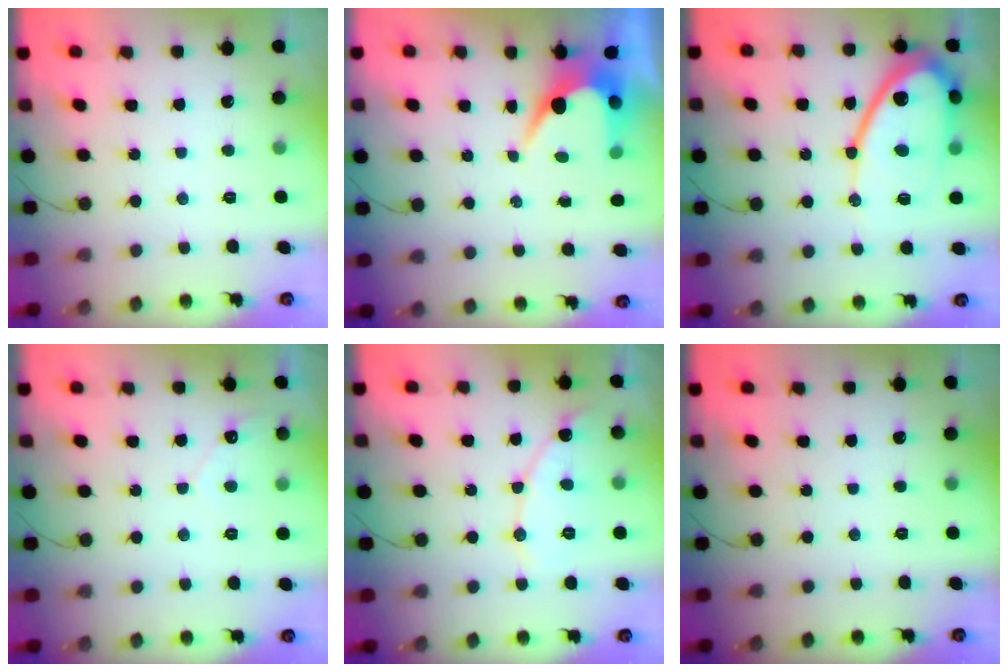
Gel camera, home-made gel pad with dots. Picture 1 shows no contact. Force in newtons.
{"total": 6.4, "press": 6.4, "slide": 0.4}
{"total": 15.6, "press": 15.5, "slide": 1.5}
{"total": 2.8, "press": 2.8, "slide": 0.2}
{"total": 9.2, "press": 9.2, "slide": 0.7}
{"total": 0.0}